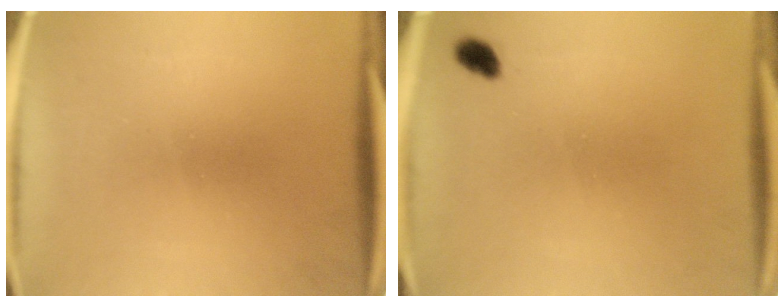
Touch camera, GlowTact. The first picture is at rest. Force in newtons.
{"total": 1.8}